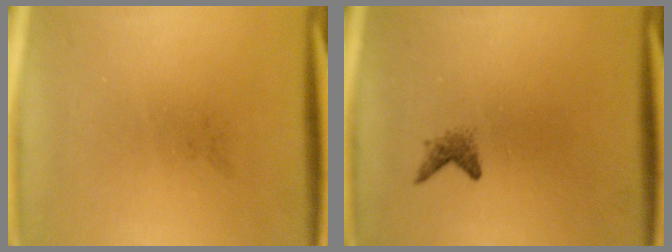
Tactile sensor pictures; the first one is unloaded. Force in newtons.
{"total": 1.2}